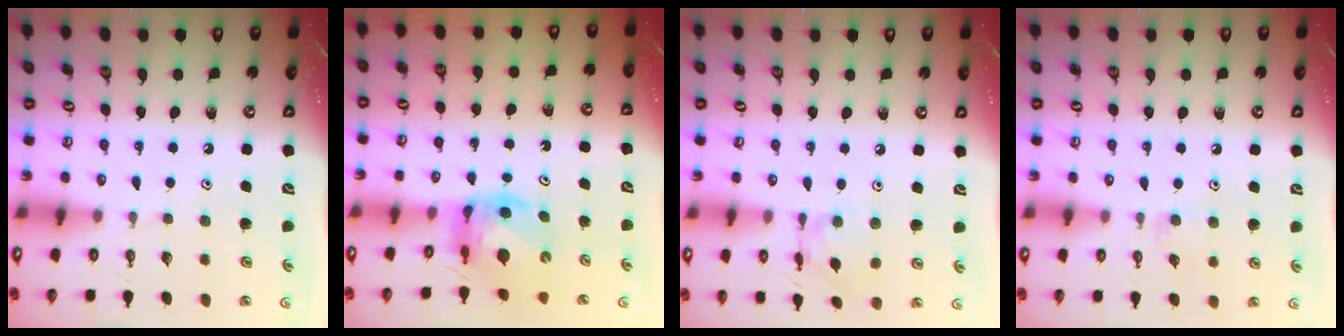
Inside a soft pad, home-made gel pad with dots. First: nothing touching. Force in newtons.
{"total": 6.7, "press": 6.7, "slide": 0.7}
{"total": 6.1, "press": 6.1, "slide": 0.2}
{"total": 4.5, "press": 4.4, "slide": 0.6}